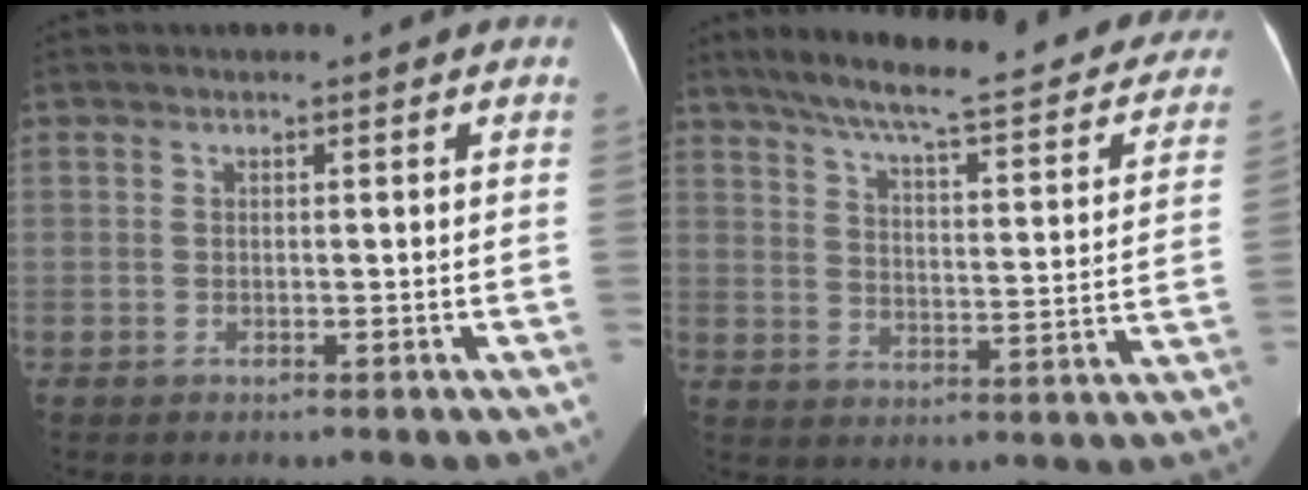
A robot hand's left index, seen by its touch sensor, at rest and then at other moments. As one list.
[{"total": 27.9, "force": [23.3, 4.7, 14.4], "torque": [-0.211, -0.019, 0.292]}]